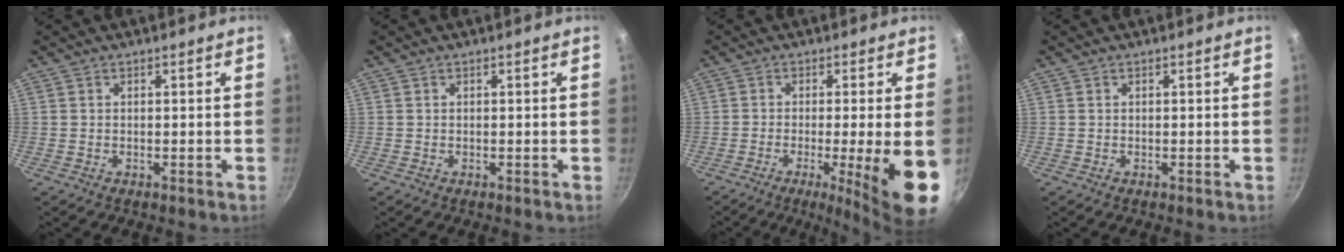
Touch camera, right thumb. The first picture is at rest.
{"total": 0.0}
{"total": 12.3, "force": [-3.3, 1.1, 11.8], "torque": [-0.168, -0.005, -0.045]}
{"total": 0.0}